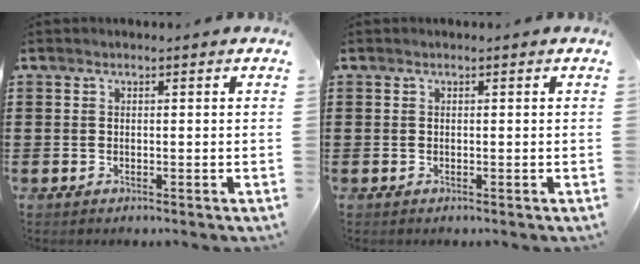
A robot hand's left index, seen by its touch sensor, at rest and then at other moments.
{"total": 0.0}